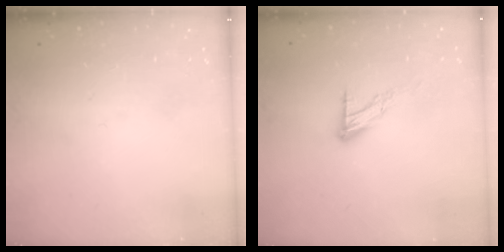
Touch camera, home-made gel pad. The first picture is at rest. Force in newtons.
{"total": 8.7, "press": 8.7, "slide": 0.7}